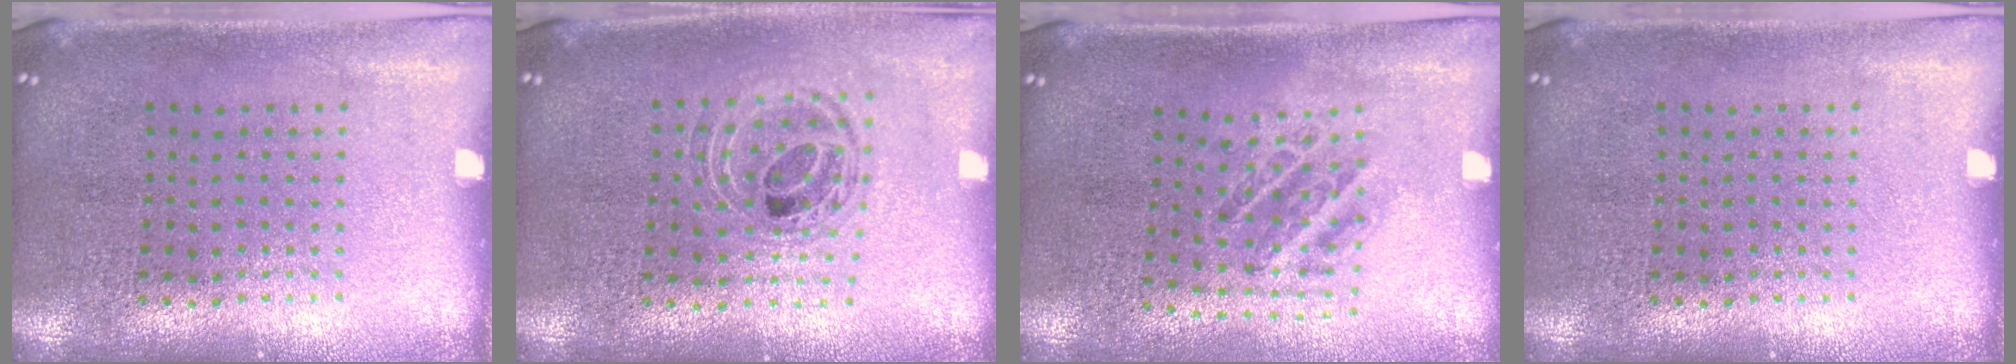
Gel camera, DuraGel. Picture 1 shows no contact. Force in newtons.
{"total": 0.5, "press": 0.5, "slide": 0.2}
{"total": 1.0, "press": 1.0, "slide": 0.1}
{"total": 0.0}